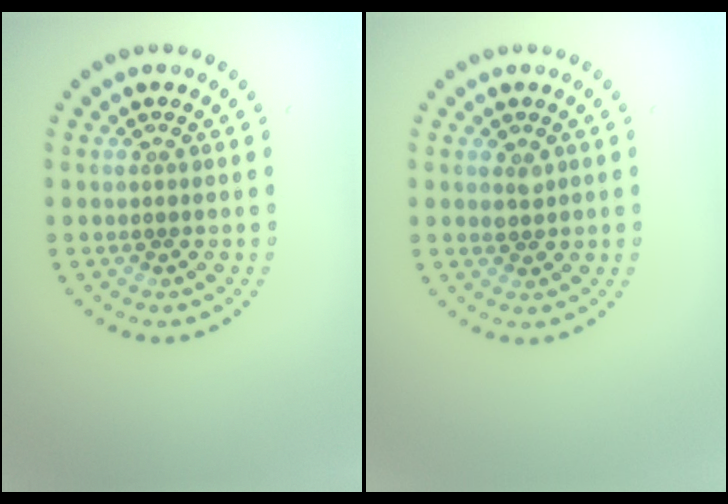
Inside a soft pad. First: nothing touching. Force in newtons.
{"total": 0.9, "press": 0.9, "slide": 0.2}